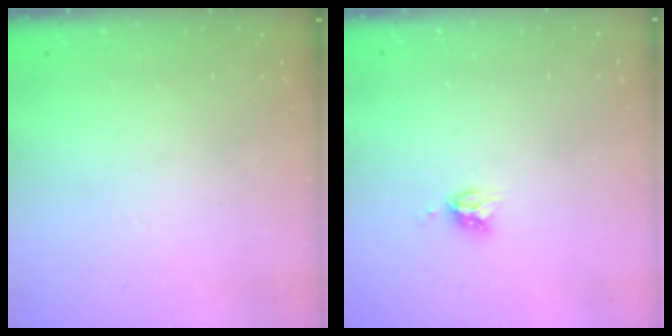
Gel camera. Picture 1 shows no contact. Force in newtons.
{"total": 4.7, "press": 4.6, "slide": 0.4}